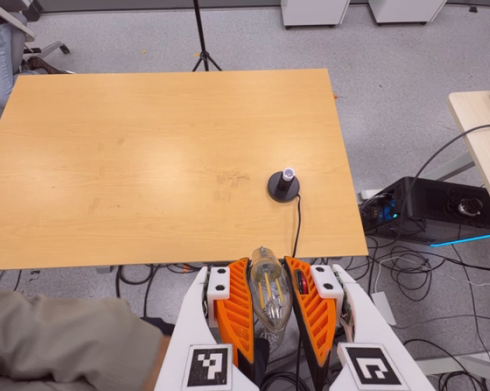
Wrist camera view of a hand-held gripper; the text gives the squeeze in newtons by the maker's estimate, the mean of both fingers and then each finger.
{"total": 20.6, "left": 21.7, "right": 19.6}